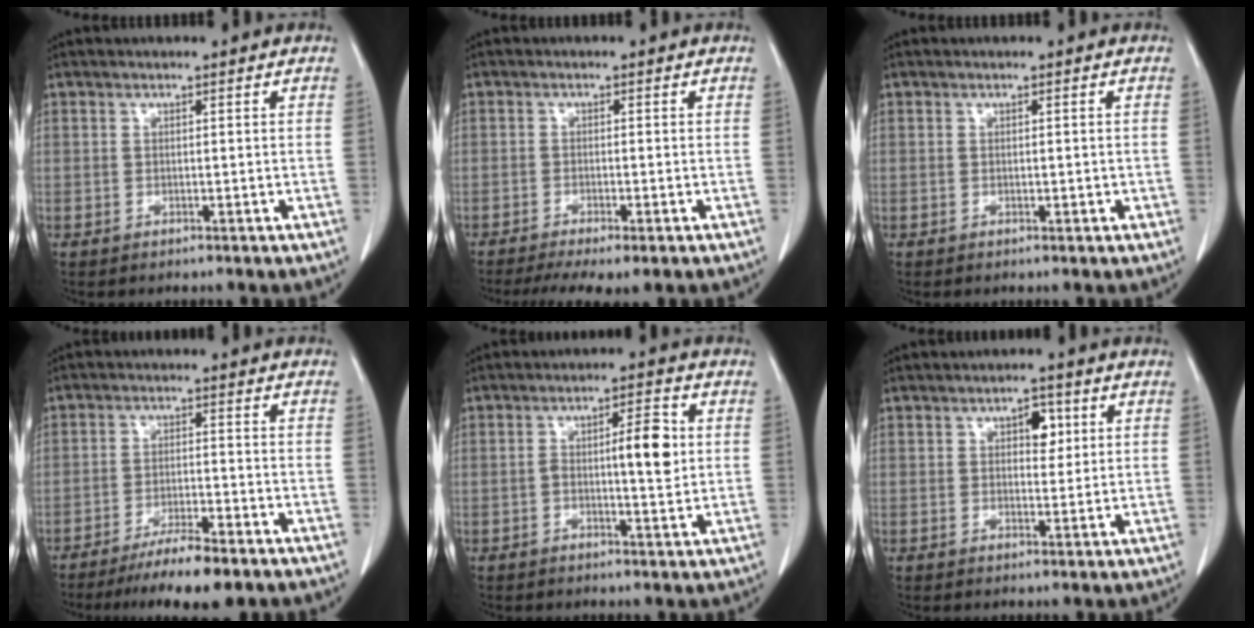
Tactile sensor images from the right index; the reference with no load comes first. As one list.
[{"total": 7.5, "force": [-5.4, 1.6, 4.9], "torque": [-0.069, -0.013, -0.082]}, {"total": 0.8, "force": [-0.1, 0.5, 0.6], "torque": [-0.010, 0.002, 0.001]}, {"total": 8.4, "force": [-6.3, 0.9, 5.4], "torque": [-0.083, -0.016, -0.103]}, {"total": 6.2, "force": [0.4, 1.4, 6.0], "torque": [-0.093, 0.012, 0.006]}, {"total": 3.6, "force": [1.3, 2.0, 2.7], "torque": [-0.035, 0.007, 0.018]}]